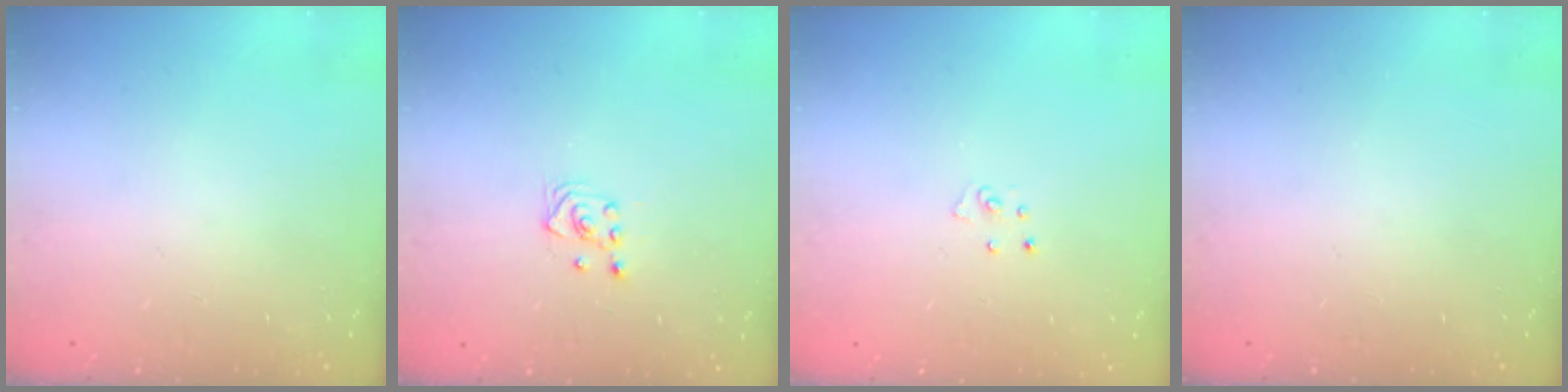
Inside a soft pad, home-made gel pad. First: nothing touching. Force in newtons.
{"total": 3.0, "press": 2.6, "slide": 1.5}
{"total": 3.1, "press": 3.1, "slide": 0.2}
{"total": 0.0}